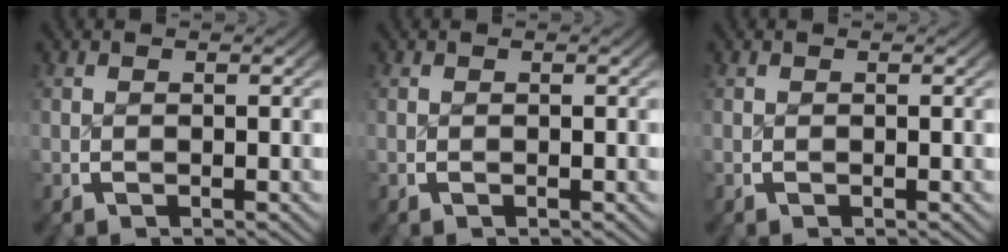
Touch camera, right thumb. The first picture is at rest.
{"total": 0.0}
{"total": 0.0}